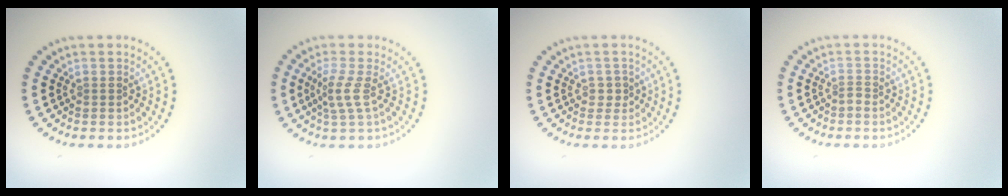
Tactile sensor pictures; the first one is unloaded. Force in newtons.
{"total": 2.2, "press": 1.5, "slide": 1.6}
{"total": 1.0, "press": 0.9, "slide": 0.5}
{"total": 0.9, "press": 0.5, "slide": 0.8}